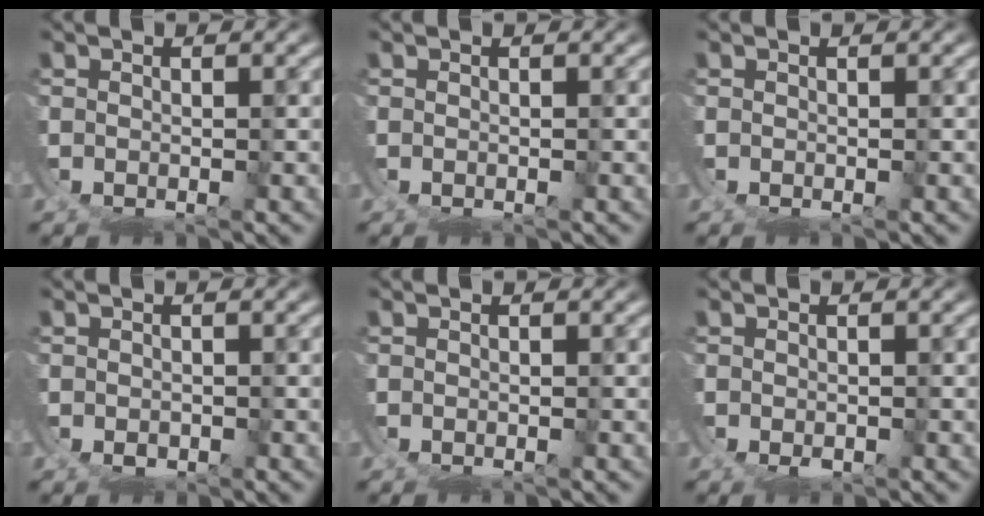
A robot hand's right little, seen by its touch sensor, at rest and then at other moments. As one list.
[{"total": 0.0}, {"total": 0.0}, {"total": 2.0, "force": [0.8, -1.5, -1.0], "torque": [0.024, 0.000, 0.017]}, {"total": 0.0}, {"total": 2.0, "force": [1.0, -1.7, -0.5], "torque": [0.019, 0.006, 0.018]}]